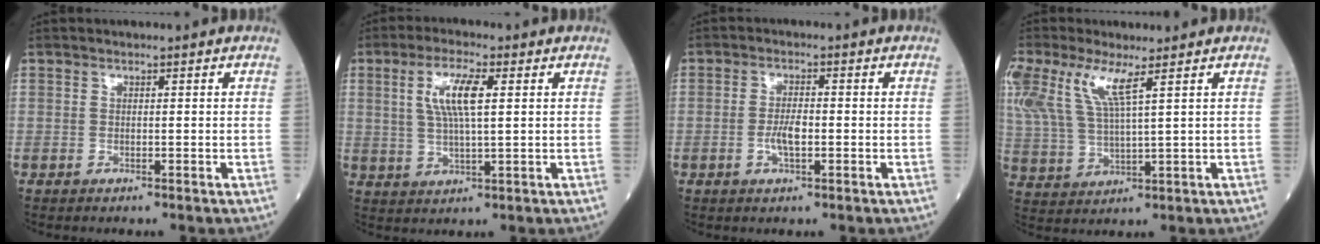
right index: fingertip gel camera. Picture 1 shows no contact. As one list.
[{"total": 7.0, "force": [1.9, 1.2, 6.7], "torque": [-0.136, 0.007, 0.039]}, {"total": 3.4, "force": [-0.8, 1.0, 3.1], "torque": [-0.061, 0.001, -0.014]}, {"total": 11.6, "force": [6.3, 2.4, 9.4], "torque": [-0.234, 0.007, 0.124]}]